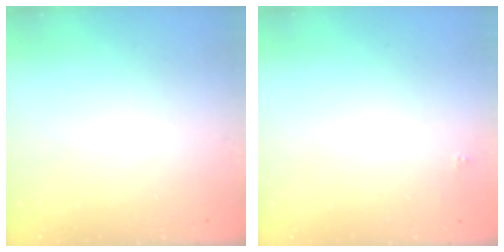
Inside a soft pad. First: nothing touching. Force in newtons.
{"total": 1.8, "press": 1.7, "slide": 0.1}